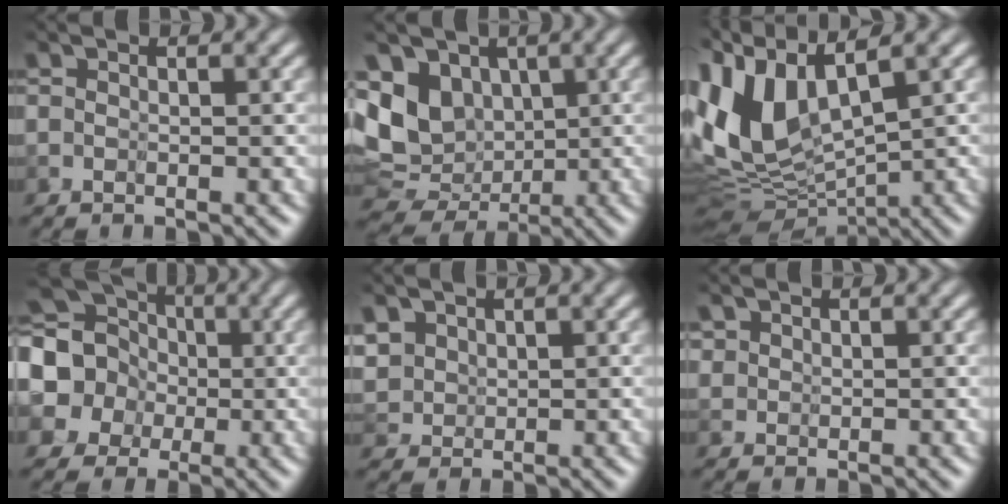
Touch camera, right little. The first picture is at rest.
{"total": 9.6, "force": [1.4, 8.1, 5.0], "torque": [-0.116, 0.003, 0.021]}
{"total": 7.4, "force": [3.5, 2.5, 6.0], "torque": [-0.164, -0.006, 0.064]}
{"total": 11.3, "force": [0.1, 10.4, 4.3], "torque": [-0.149, -0.002, -0.036]}
{"total": 2.8, "force": [1.7, 1.8, 1.3], "torque": [-0.054, 0.000, 0.030]}
{"total": 2.4, "force": [1.7, 1.5, 0.9], "torque": [-0.031, 0.008, 0.009]}